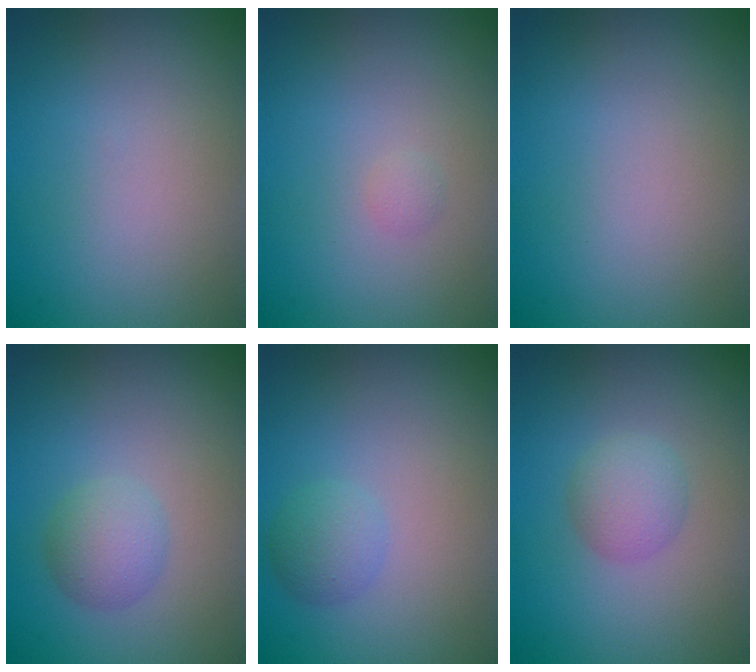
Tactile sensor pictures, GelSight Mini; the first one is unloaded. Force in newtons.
{"total": 0.6, "press": 0.6, "slide": 0.0}
{"total": 0.0}
{"total": 2.4, "press": 2.4, "slide": 0.1}
{"total": 1.8, "press": 1.8, "slide": 0.1}
{"total": 2.4, "press": 2.4, "slide": 0.1}